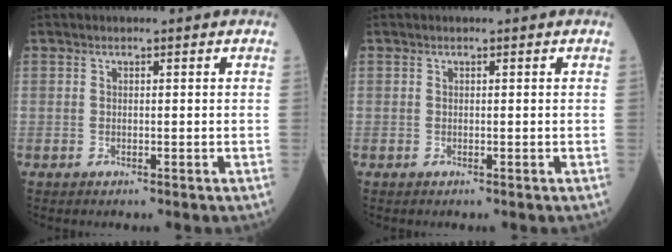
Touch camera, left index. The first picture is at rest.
{"total": 0.0}